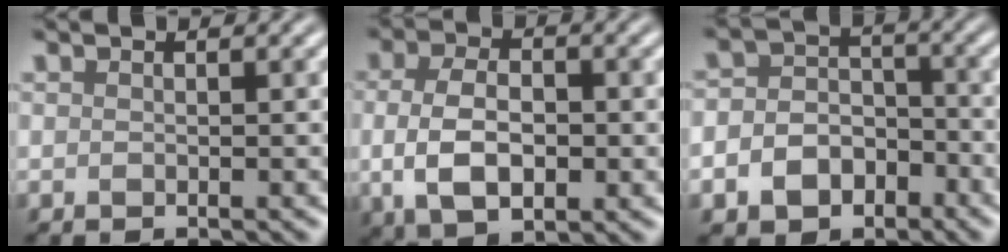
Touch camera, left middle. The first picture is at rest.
{"total": 6.0, "force": [-0.5, 3.4, 4.9], "torque": [-0.096, -0.006, -0.011]}
{"total": 5.9, "force": [-2.6, 4.5, 2.9], "torque": [-0.025, -0.002, -0.047]}